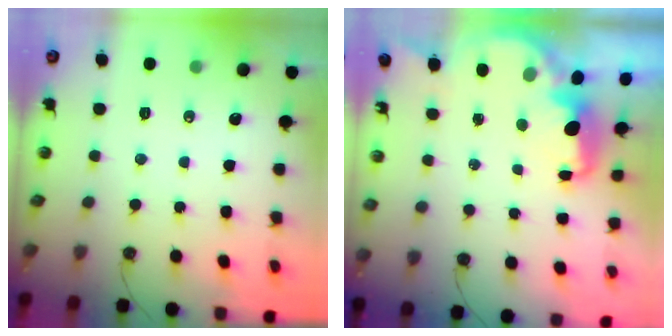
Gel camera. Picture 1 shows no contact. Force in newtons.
{"total": 4.4, "press": 4.3, "slide": 0.6}